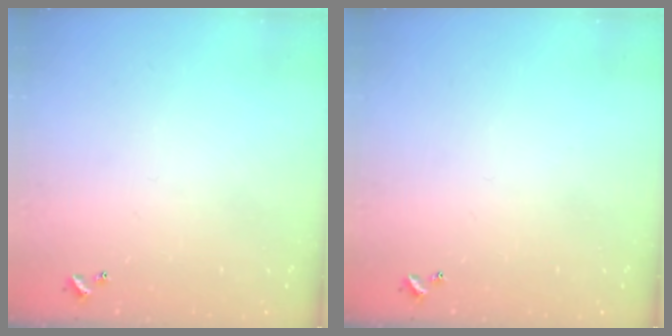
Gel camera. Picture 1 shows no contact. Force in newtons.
{"total": 0.0}